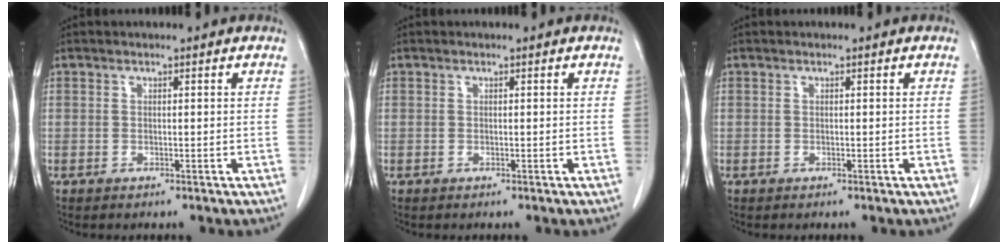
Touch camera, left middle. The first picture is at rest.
{"total": 0.0}
{"total": 0.0}